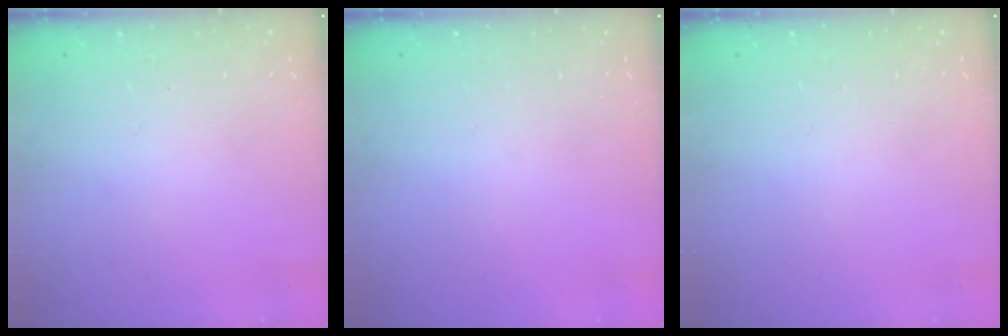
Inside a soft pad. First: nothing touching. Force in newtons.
{"total": 0.0}
{"total": 0.0}